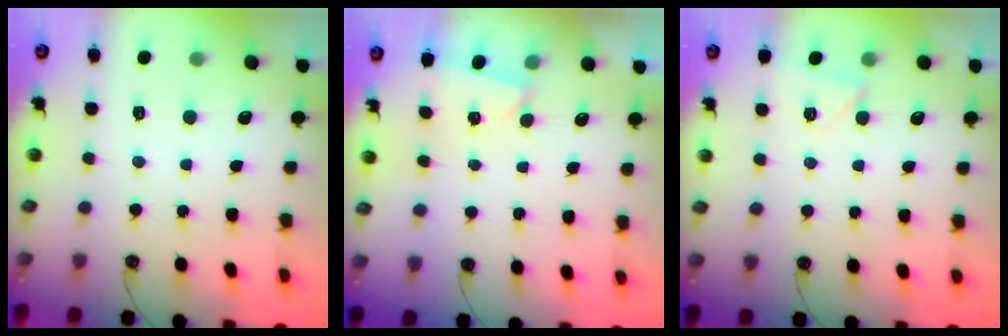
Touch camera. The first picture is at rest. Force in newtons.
{"total": 1.0, "press": 0.9, "slide": 0.4}
{"total": 4.2, "press": 3.5, "slide": 2.4}